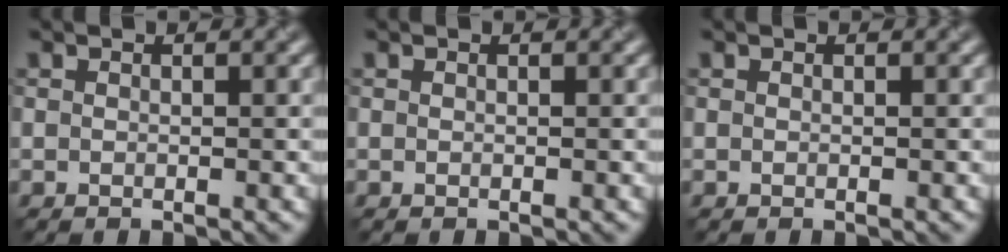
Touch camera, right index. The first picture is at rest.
{"total": 0.0}
{"total": 0.0}